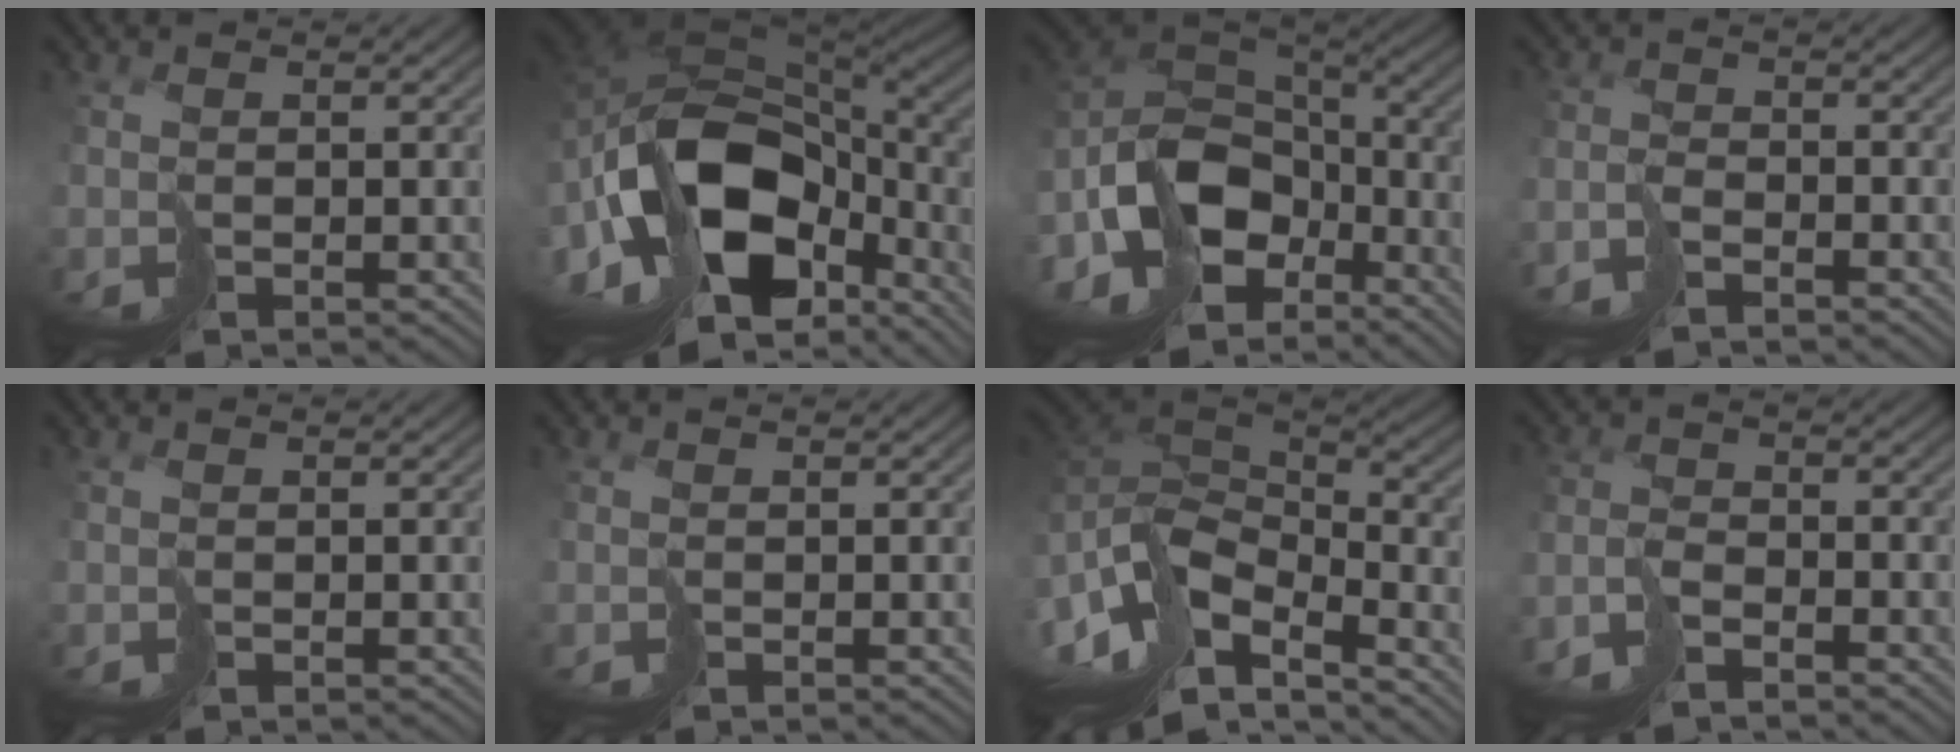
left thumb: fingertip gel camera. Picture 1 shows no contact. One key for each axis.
{"total": 18.8, "fx": -4.4, "fy": 9.9, "fz": 15.4, "tx": -0.337, "ty": -0.013, "tz": -0.065}
{"total": 15.8, "fx": -5.4, "fy": 10.1, "fz": 10.8, "tx": -0.254, "ty": -0.034, "tz": -0.093}
{"total": 2.9, "fx": -2.9, "fy": 0.1, "fz": 0.6, "tx": 0.003, "ty": 0.009, "tz": -0.063}
{"total": 0.0}
{"total": 0.0}
{"total": 14.7, "fx": -6.0, "fy": 6.7, "fz": 11.6, "tx": -0.277, "ty": 0.001, "tz": -0.092}
{"total": 3.8, "fx": -3.6, "fy": 0.3, "fz": 1.0, "tx": -0.008, "ty": 0.009, "tz": -0.079}